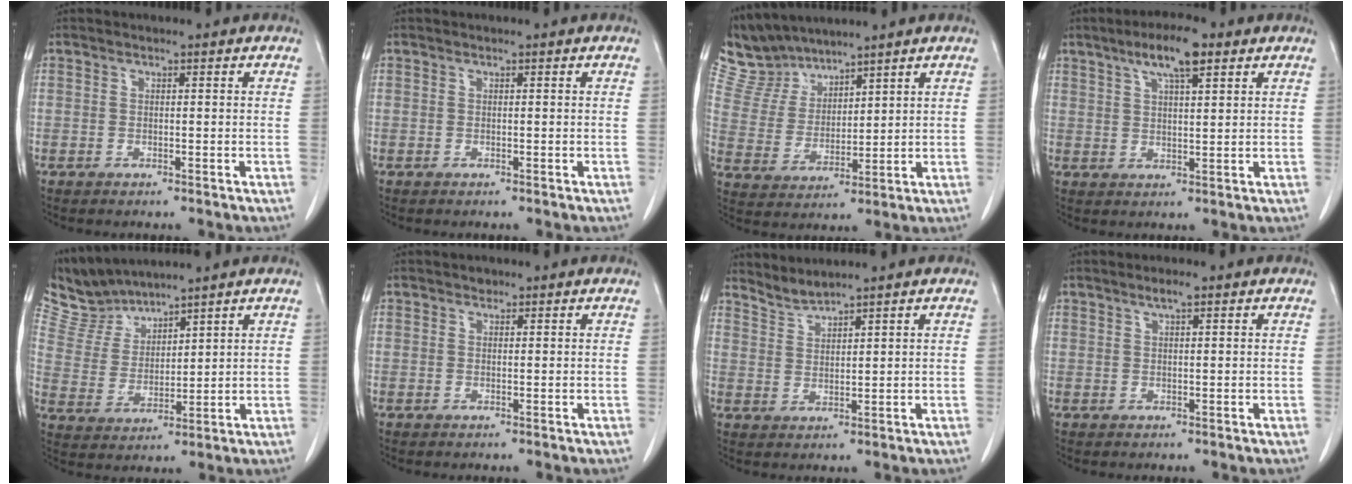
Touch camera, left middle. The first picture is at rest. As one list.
[{"total": 0.0}, {"total": 7.4, "force": [7.2, 1.9, 0.6], "torque": [-0.030, 0.014, 0.160]}, {"total": 7.0, "force": [4.2, 1.4, 5.4], "torque": [-0.102, 0.012, 0.070]}, {"total": 6.6, "force": [6.6, 0.8, 0.1], "torque": [-0.018, 0.005, 0.149]}, {"total": 0.7, "force": [0.5, 0.5, 0.1], "torque": [-0.003, 0.000, 0.005]}, {"total": 2.8, "force": [2.7, -0.6, -0.3], "torque": [0.001, -0.004, 0.062]}, {"total": 1.6, "force": [1.1, 0.2, 1.2], "torque": [-0.027, 0.003, 0.019]}]